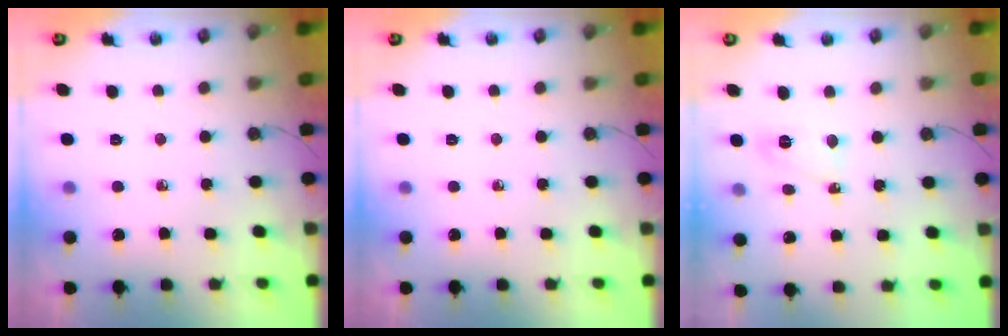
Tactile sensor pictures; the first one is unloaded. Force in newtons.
{"total": 0.0}
{"total": 4.6, "press": 4.6, "slide": 0.7}